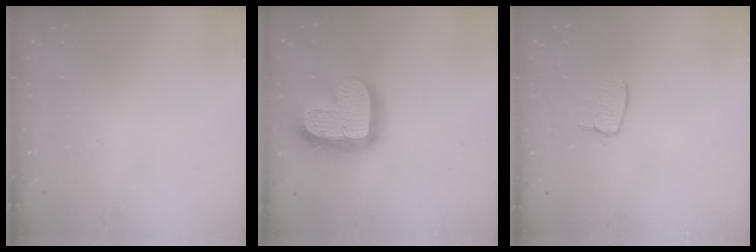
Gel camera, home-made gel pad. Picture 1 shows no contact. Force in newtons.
{"total": 20.7, "press": 20.7, "slide": 1.7}
{"total": 5.5, "press": 5.5, "slide": 0.3}